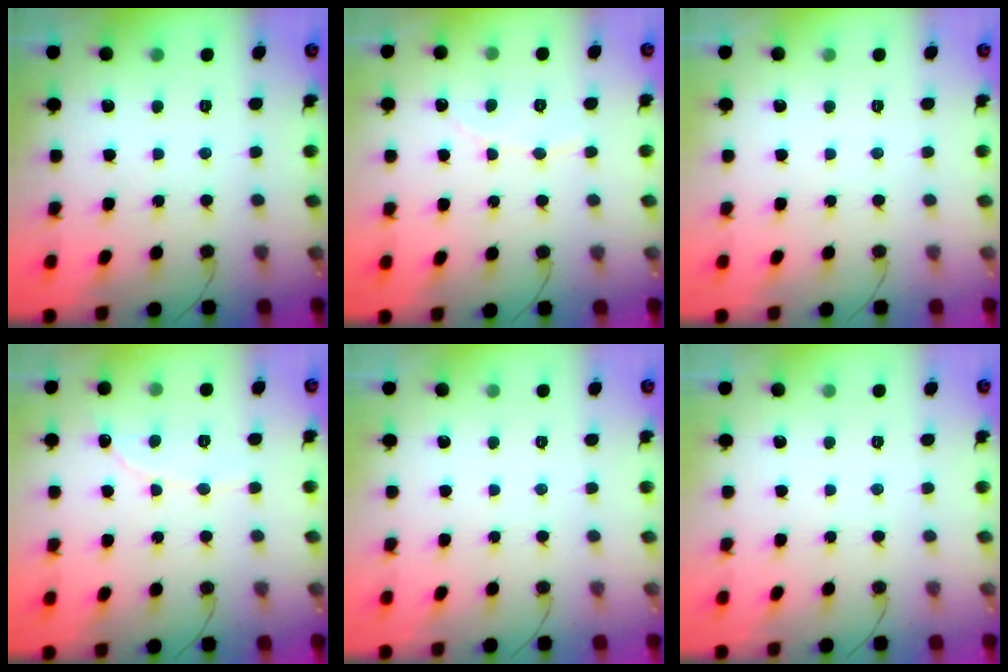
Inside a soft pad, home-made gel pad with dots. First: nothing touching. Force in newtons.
{"total": 3.3, "press": 3.3, "slide": 0.2}
{"total": 0.0}
{"total": 2.2, "press": 2.2, "slide": 0.2}
{"total": 0.0}
{"total": 0.0}